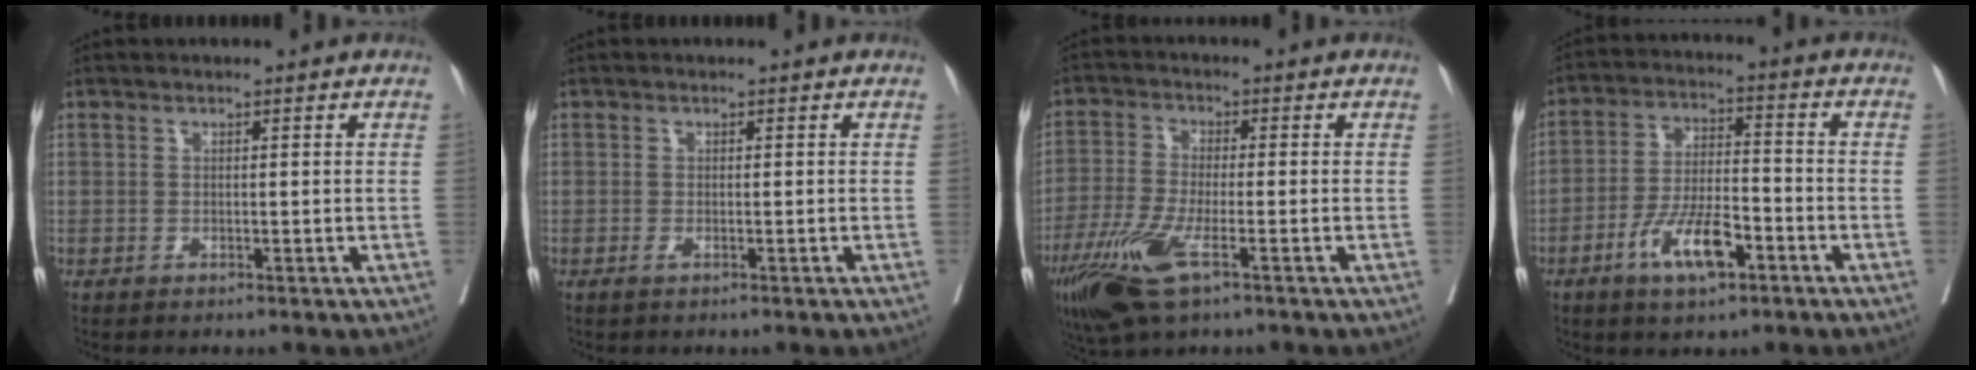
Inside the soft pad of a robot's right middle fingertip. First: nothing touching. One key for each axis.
{"total": 0.8, "fx": -0.5, "fy": 0.0, "fz": 0.6, "tx": -0.013, "ty": -0.003, "tz": -0.007}
{"total": 9.8, "fx": -5.0, "fy": 1.9, "fz": 8.2, "tx": -0.175, "ty": -0.026, "tz": -0.093}
{"total": 9.2, "fx": -4.7, "fy": 2.7, "fz": 7.4, "tx": -0.144, "ty": -0.001, "tz": -0.085}